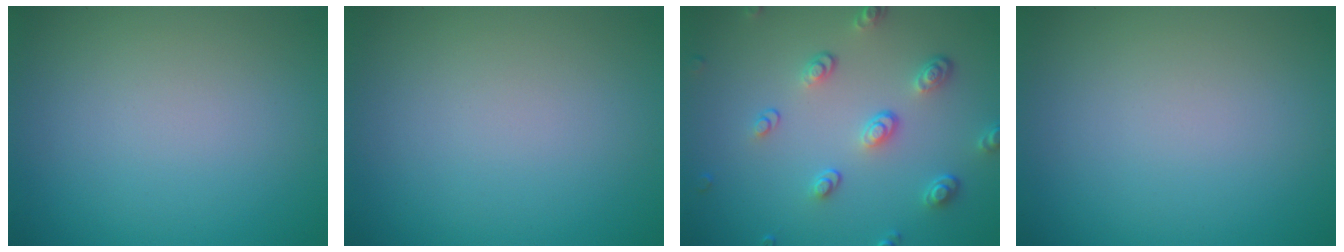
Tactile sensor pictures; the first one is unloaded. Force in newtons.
{"total": 0.0}
{"total": 3.8, "press": 2.9, "slide": 2.5}
{"total": 0.0}